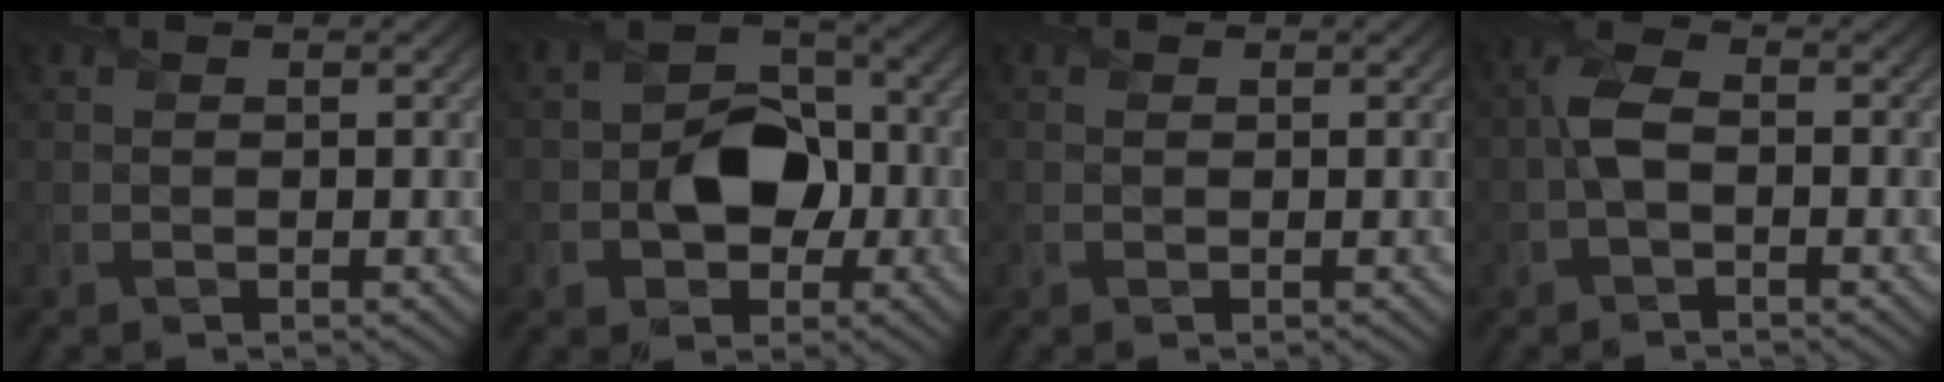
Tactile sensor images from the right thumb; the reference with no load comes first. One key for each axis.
{"total": 7.6, "fx": -1.8, "fy": 5.8, "fz": 4.7, "tx": -0.069, "ty": 0.001, "tz": -0.043}
{"total": 0.0}
{"total": 3.4, "fx": -0.7, "fy": 1.6, "fz": 2.9, "tx": -0.066, "ty": 0.007, "tz": -0.021}